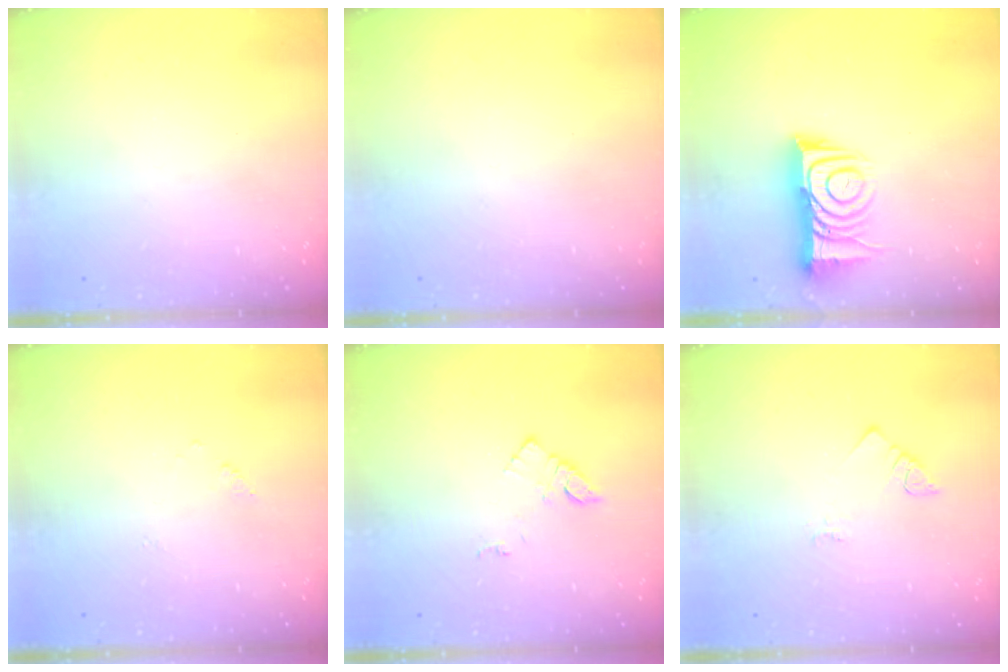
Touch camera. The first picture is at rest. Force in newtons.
{"total": 1.6, "press": 1.6, "slide": 0.1}
{"total": 11.5, "press": 11.4, "slide": 1.1}
{"total": 3.0, "press": 3.0, "slide": 0.4}
{"total": 5.8, "press": 5.8, "slide": 0.6}
{"total": 2.3, "press": 2.3, "slide": 0.4}